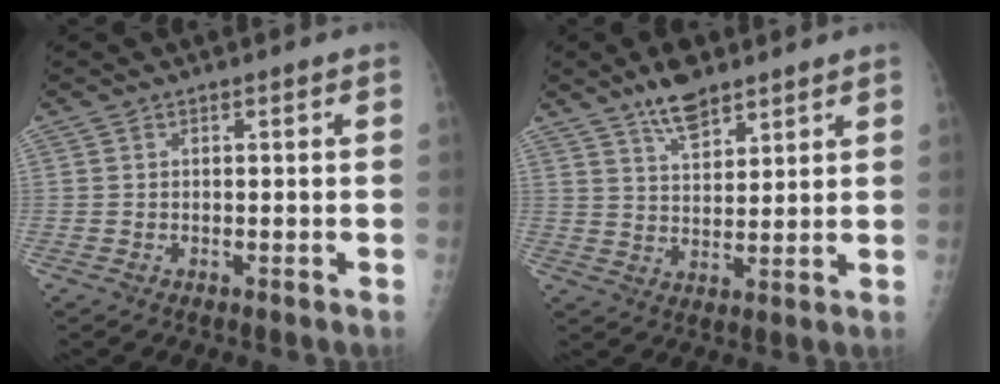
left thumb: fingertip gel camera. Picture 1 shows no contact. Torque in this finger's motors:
{"motor_torque": [0.05, -0.04, 0.36, -0.20, 0.03]}